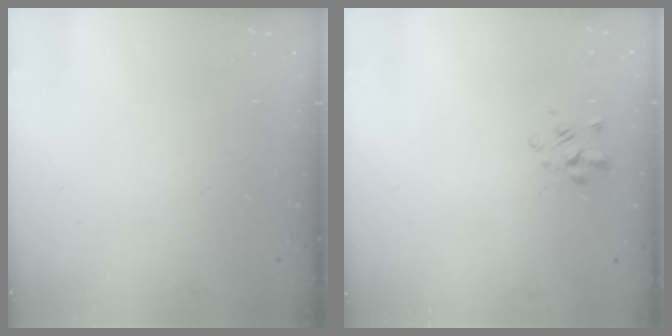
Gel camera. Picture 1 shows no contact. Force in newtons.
{"total": 2.0, "press": 1.8, "slide": 0.9}